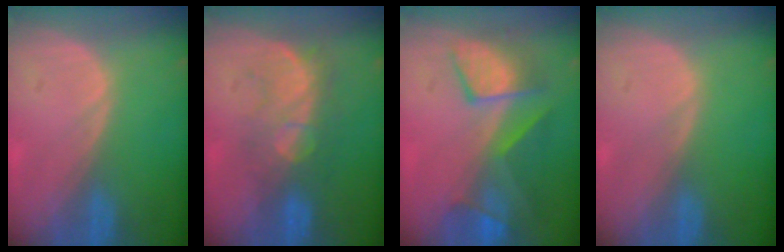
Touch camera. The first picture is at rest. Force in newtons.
{"total": 8.2, "press": 7.6, "slide": 2.9}
{"total": 9.3, "press": 8.4, "slide": 4.0}
{"total": 0.0}